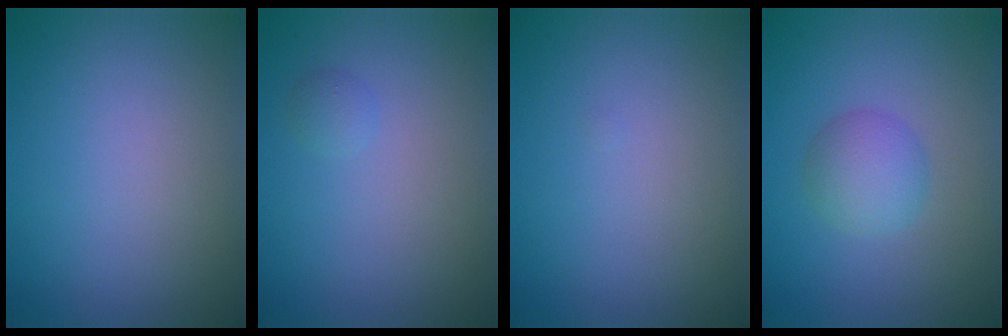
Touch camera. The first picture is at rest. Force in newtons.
{"total": 0.7, "press": 0.7, "slide": 0.1}
{"total": 0.0}
{"total": 3.0, "press": 3.0, "slide": 0.1}